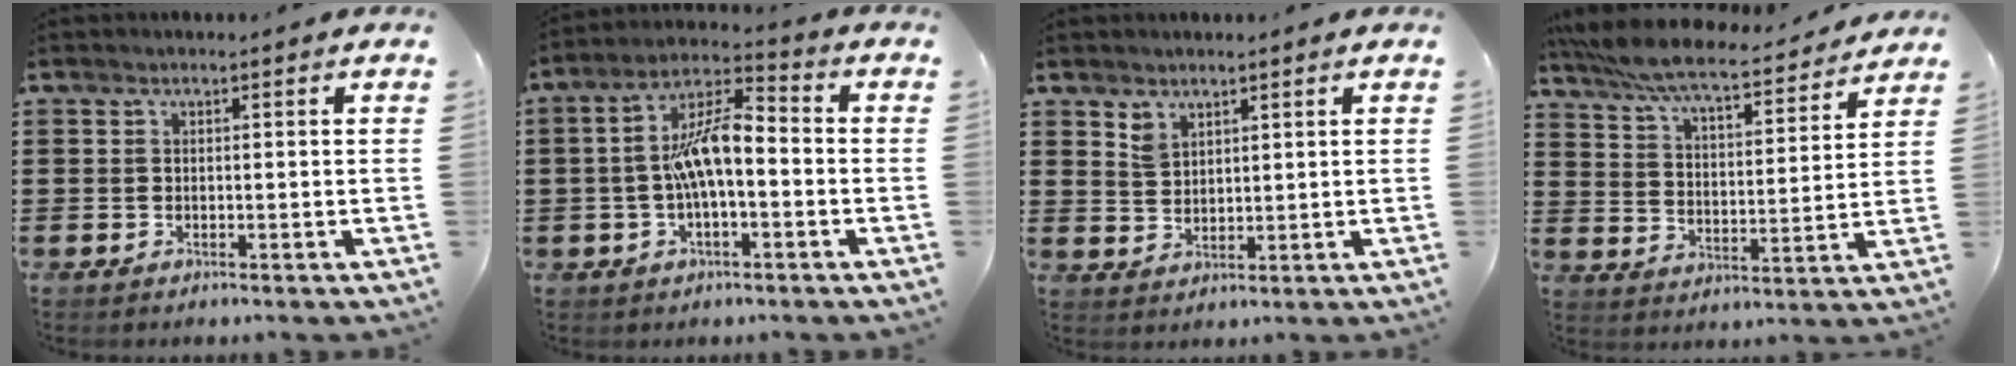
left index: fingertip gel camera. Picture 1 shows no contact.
{"total": 9.3, "force": [-0.7, 3.4, 8.6], "torque": [-0.182, 0.005, -0.018]}
{"total": 2.8, "force": [2.3, 1.3, 0.7], "torque": [-0.018, 0.002, 0.045]}
{"total": 7.1, "force": [6.5, 0.4, 2.7], "torque": [-0.080, -0.039, 0.111]}